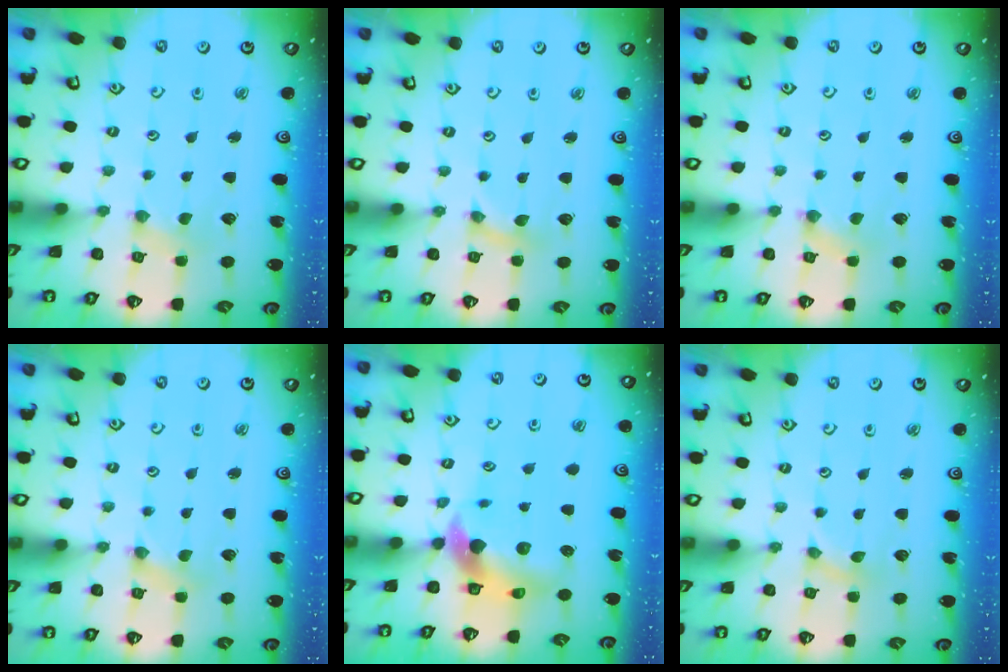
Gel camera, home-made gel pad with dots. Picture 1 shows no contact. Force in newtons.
{"total": 0.0}
{"total": 0.5, "press": 0.5, "slide": 0.2}
{"total": 0.0}
{"total": 10.1, "press": 10.0, "slide": 1.5}
{"total": 0.0}